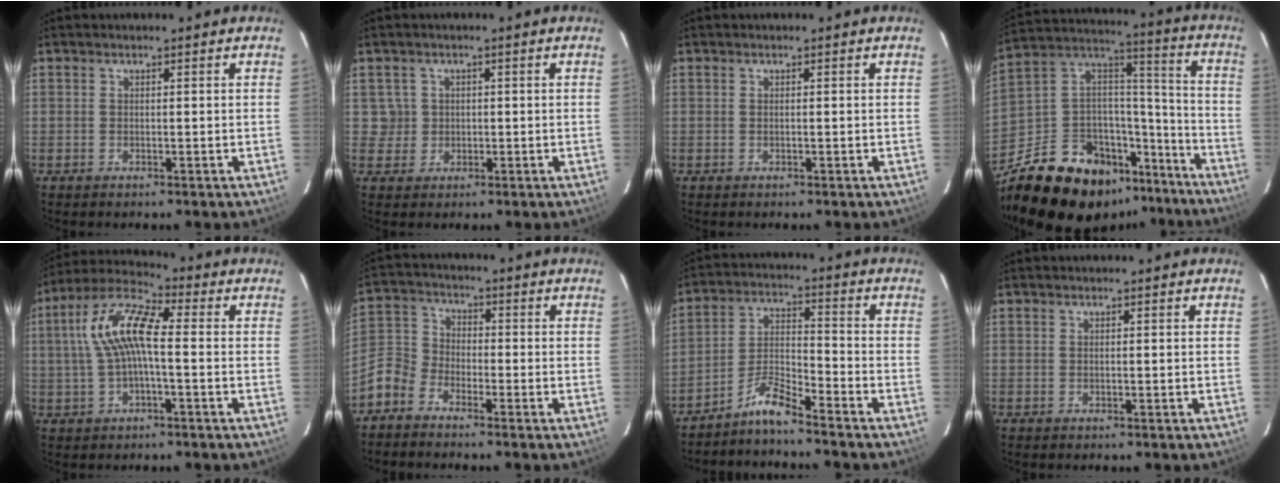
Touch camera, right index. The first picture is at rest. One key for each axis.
{"total": 3.2, "fx": 0.3, "fy": 3.2, "fz": 0.1, "tx": 0.012, "ty": 0.017, "tz": 0.010}
{"total": 0.0}
{"total": 27.7, "fx": -19.0, "fy": 14.7, "fz": 13.7, "tx": -0.260, "ty": 0.060, "tz": -0.274}
{"total": 11.6, "fx": 0.2, "fy": 4.2, "fz": 10.8, "tx": -0.220, "ty": 0.024, "tz": 0.001}
{"total": 7.7, "fx": -5.1, "fy": 4.8, "fz": 3.0, "tx": -0.073, "ty": 0.023, "tz": -0.116}
{"total": 6.4, "fx": -5.7, "fy": 0.1, "fz": 2.8, "tx": -0.062, "ty": 0.025, "tz": -0.117}
{"total": 0.0}